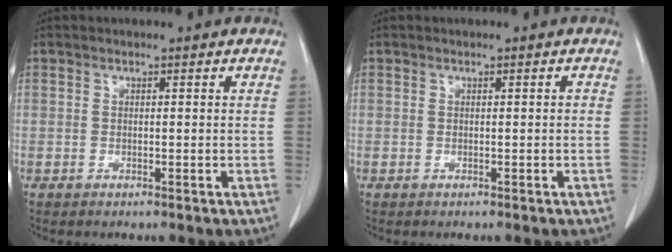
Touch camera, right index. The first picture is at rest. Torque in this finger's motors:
{"motor_torque": [0.10, 0.01, 0.02, 0.01]}